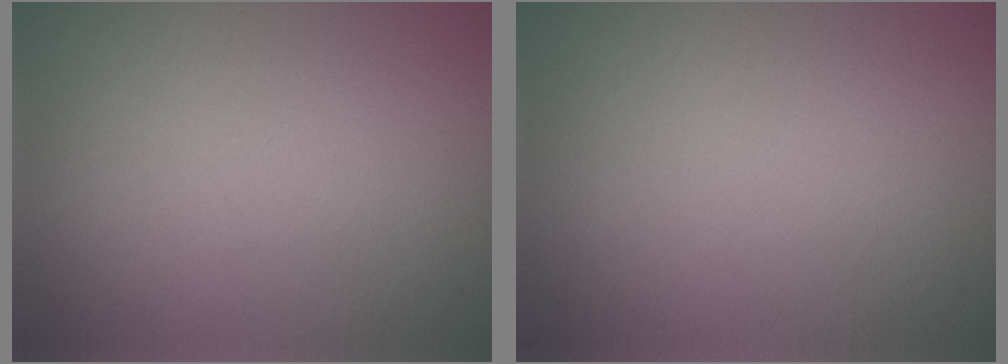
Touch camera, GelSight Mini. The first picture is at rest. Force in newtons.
{"total": 0.0}